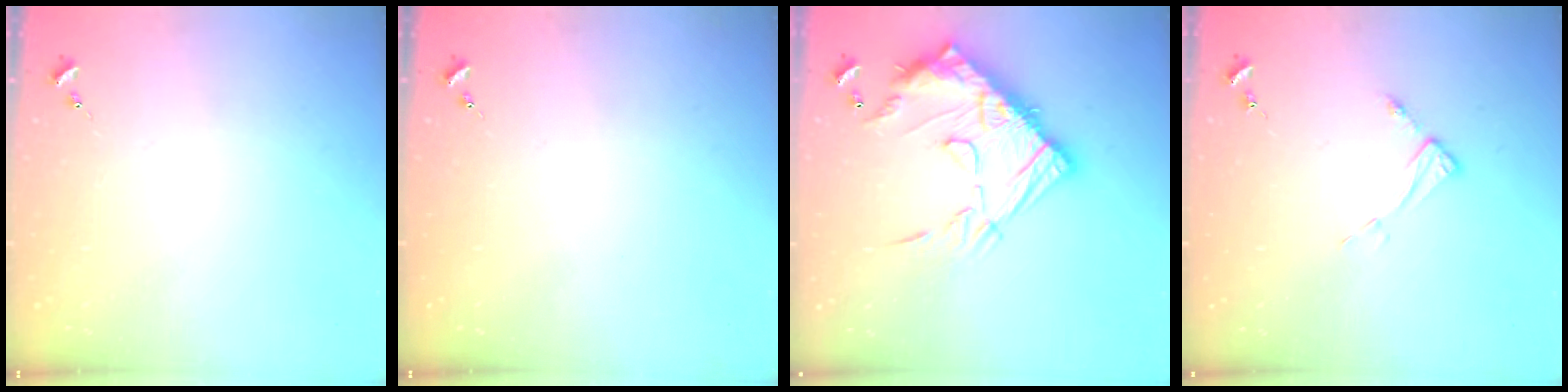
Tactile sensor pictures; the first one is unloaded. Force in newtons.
{"total": 0.0}
{"total": 21.0, "press": 21.0, "slide": 1.6}
{"total": 5.3, "press": 5.2, "slide": 0.1}